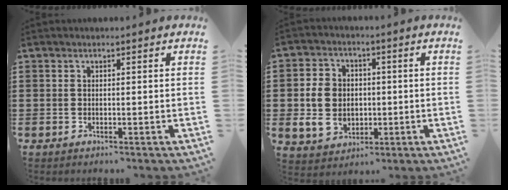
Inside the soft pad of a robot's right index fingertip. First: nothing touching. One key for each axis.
{"total": 7.3, "fx": 0.0, "fy": 6.3, "fz": 3.7, "tx": -0.094, "ty": 0.012, "tz": -0.002}